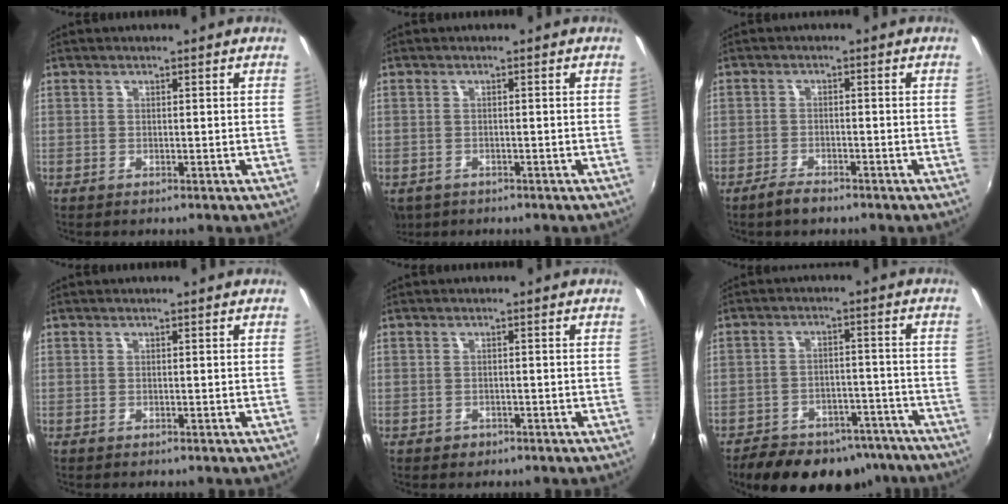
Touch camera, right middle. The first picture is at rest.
{"total": 5.1, "force": [-2.9, 3.5, 2.3], "torque": [-0.056, -0.017, -0.041]}
{"total": 3.1, "force": [-2.6, 1.1, 1.3], "torque": [-0.040, -0.003, -0.050]}
{"total": 0.0}
{"total": 1.5, "force": [-0.8, 1.2, 0.3], "torque": [-0.007, -0.003, -0.010]}
{"total": 18.5, "force": [-14.5, 8.8, 7.4], "torque": [-0.154, 0.014, -0.183]}